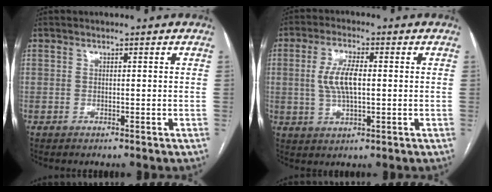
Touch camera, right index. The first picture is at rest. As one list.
[{"total": 6.8, "force": [0.5, 2.2, 6.4], "torque": [-0.137, 0.007, 0.012]}]